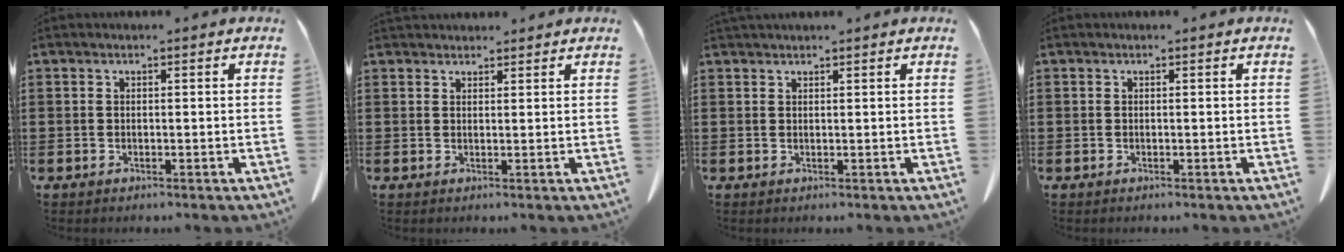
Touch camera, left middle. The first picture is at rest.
{"total": 1.7, "force": [1.6, 0.5, 0.1], "torque": [-0.007, 0.001, 0.032]}
{"total": 0.9, "force": [0.9, 0.0, 0.1], "torque": [-0.005, -0.003, 0.018]}
{"total": 0.0}